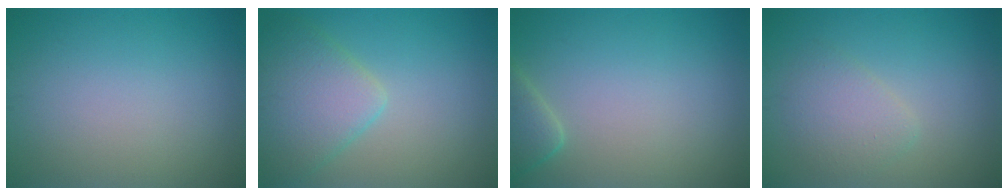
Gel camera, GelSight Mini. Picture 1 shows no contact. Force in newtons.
{"total": 5.0, "press": 5.0, "slide": 0.2}
{"total": 2.3, "press": 2.2, "slide": 0.4}
{"total": 2.5, "press": 2.5, "slide": 0.1}